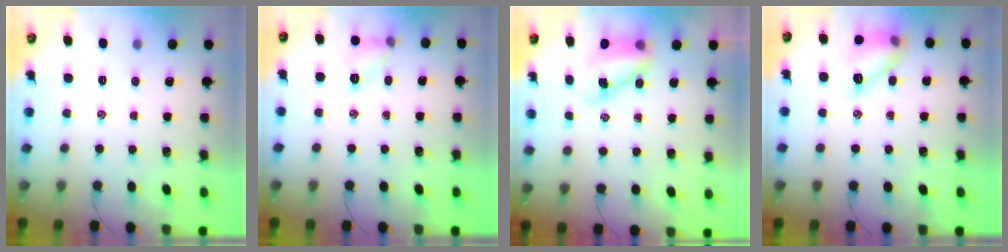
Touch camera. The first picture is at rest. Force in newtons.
{"total": 7.3, "press": 7.3, "slide": 0.6}
{"total": 8.3, "press": 8.1, "slide": 1.7}
{"total": 12.3, "press": 12.3, "slide": 0.3}